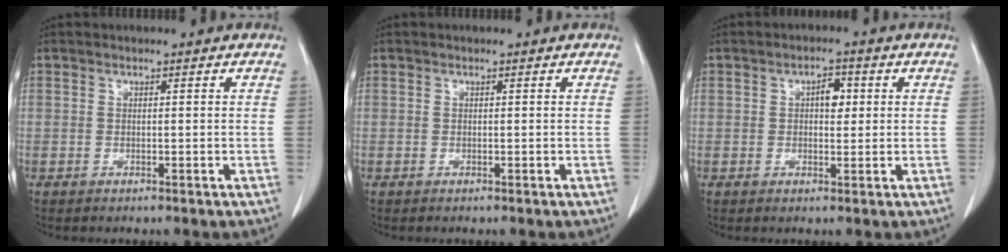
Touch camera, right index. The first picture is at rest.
{"total": 0.0}
{"total": 3.1, "force": [0.7, 1.6, 2.6], "torque": [-0.038, 0.007, 0.008]}